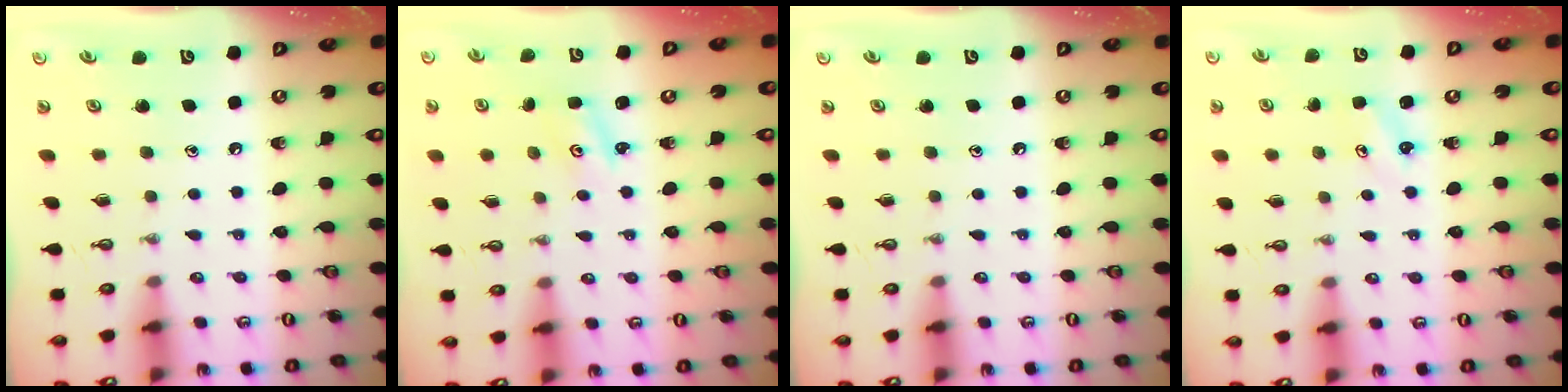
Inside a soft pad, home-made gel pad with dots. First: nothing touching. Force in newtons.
{"total": 2.0, "press": 2.0, "slide": 0.2}
{"total": 0.0}
{"total": 2.9, "press": 2.9, "slide": 0.3}